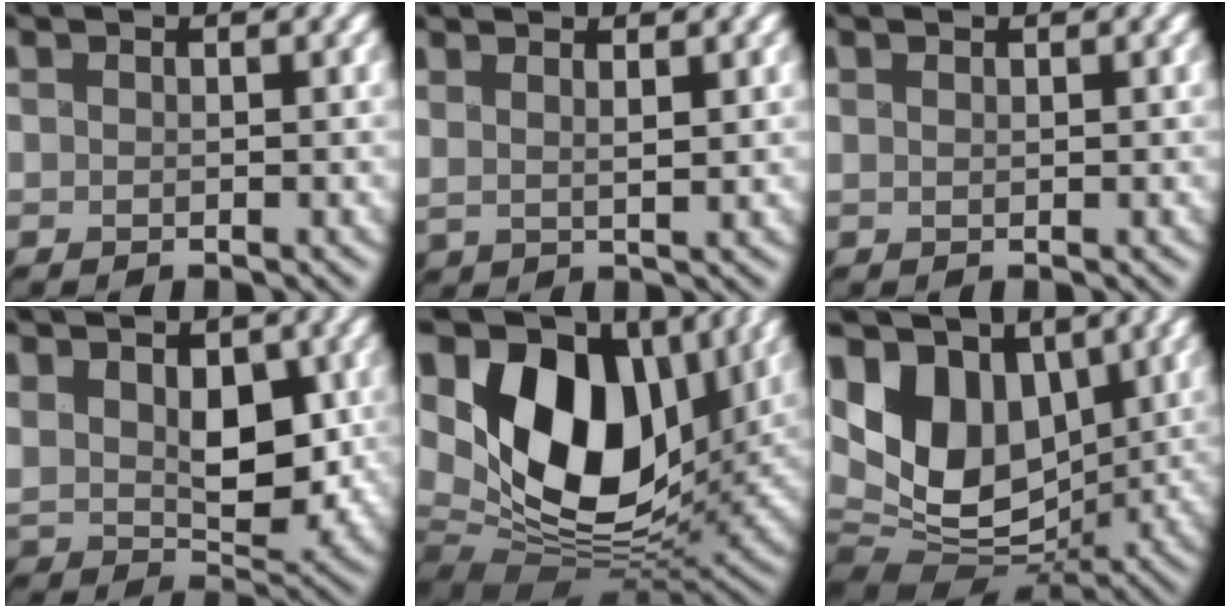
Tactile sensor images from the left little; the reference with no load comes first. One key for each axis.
{"total": 2.0, "fx": 1.2, "fy": 0.5, "fz": 1.5, "tx": -0.015, "ty": 0.003, "tz": 0.015}
{"total": 0.5, "fx": 0.3, "fy": 0.1, "fz": 0.5, "tx": -0.007, "ty": 0.002, "tz": -0.001}
{"total": 7.8, "fx": 1.5, "fy": 5.1, "fz": 5.6, "tx": -0.117, "ty": -0.016, "tz": 0.028}
{"total": 15.3, "fx": 4.4, "fy": 10.1, "fz": 10.7, "tx": -0.188, "ty": 0.006, "tz": 0.068}
{"total": 12.1, "fx": 2.8, "fy": 8.2, "fz": 8.4, "tx": -0.187, "ty": 0.011, "tz": 0.034}